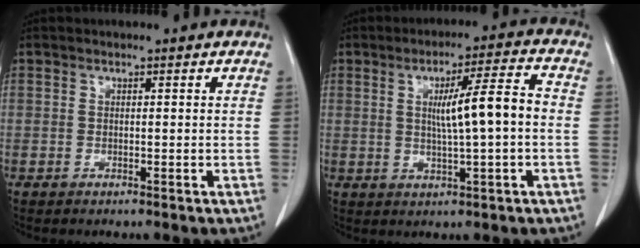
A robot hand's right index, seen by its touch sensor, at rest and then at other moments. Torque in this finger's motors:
{"motor_torque": [0.37, 0.15, 0.49, 0.07]}